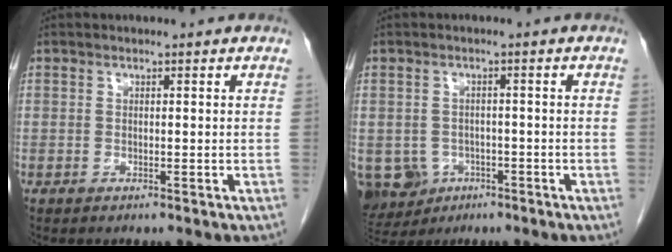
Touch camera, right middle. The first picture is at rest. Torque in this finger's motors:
{"motor_torque": [0.15, -0.02, -0.01, 0.00]}